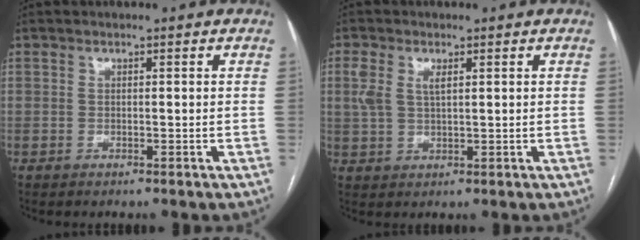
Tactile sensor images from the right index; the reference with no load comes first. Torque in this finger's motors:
{"motor_torque": [0.26, 0.12, 0.12, 0.04]}